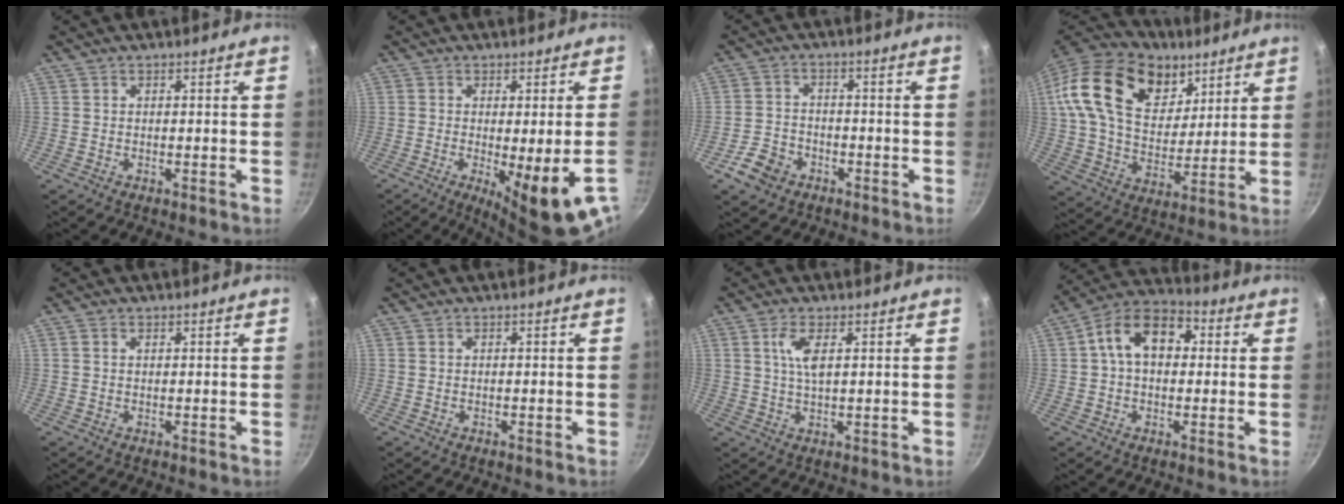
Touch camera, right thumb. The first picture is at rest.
{"total": 12.9, "force": [-4.7, 1.7, 11.9], "torque": [-0.164, -0.023, -0.054]}
{"total": 6.1, "force": [-3.4, 4.5, 2.5], "torque": [-0.040, 0.029, -0.062]}
{"total": 27.1, "force": [12.1, 17.8, 16.4], "torque": [-0.284, -0.016, 0.207]}
{"total": 0.8, "force": [0.3, 0.5, 0.5], "torque": [-0.010, 0.002, 0.005]}
{"total": 0.0}
{"total": 4.6, "force": [1.4, 1.5, 4.1], "torque": [-0.085, -0.001, 0.029]}
{"total": 12.7, "force": [2.1, 8.6, 9.1], "torque": [-0.117, 0.032, 0.013]}